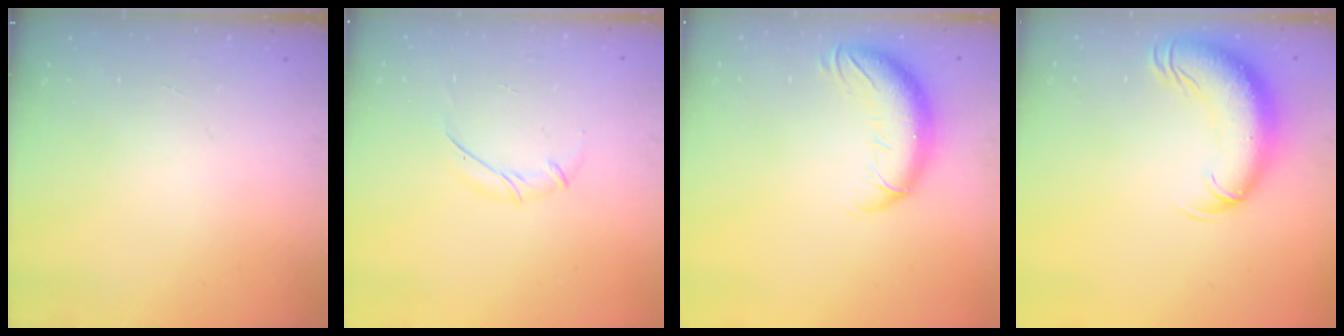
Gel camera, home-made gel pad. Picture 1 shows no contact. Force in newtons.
{"total": 5.5, "press": 5.4, "slide": 1.2}
{"total": 12.3, "press": 11.9, "slide": 3.1}
{"total": 16.5, "press": 16.1, "slide": 3.8}